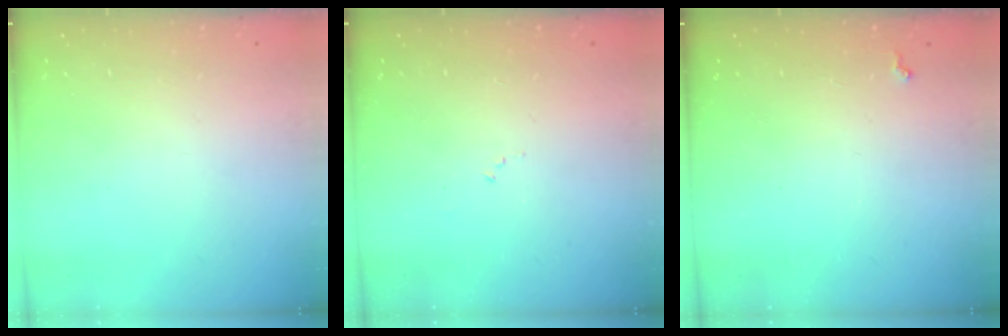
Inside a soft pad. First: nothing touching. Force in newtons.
{"total": 6.1, "press": 6.1, "slide": 0.7}
{"total": 0.8, "press": 0.8, "slide": 0.3}